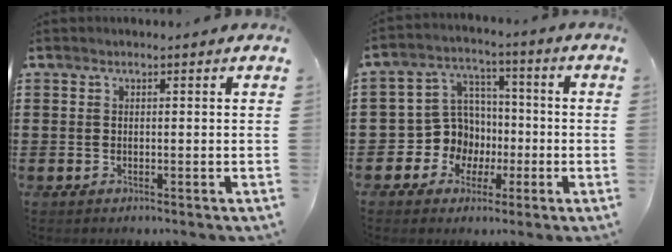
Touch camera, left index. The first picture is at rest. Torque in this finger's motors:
{"motor_torque": [0.63, -0.05, 0.28, 0.03]}